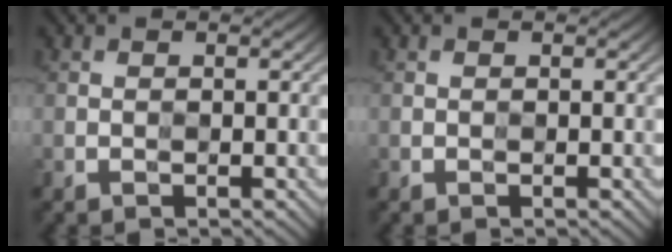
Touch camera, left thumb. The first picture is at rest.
{"total": 0.0}